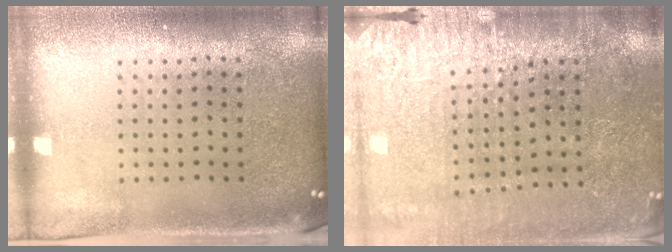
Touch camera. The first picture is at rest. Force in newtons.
{"total": 2.9, "press": 2.9, "slide": 0.3}